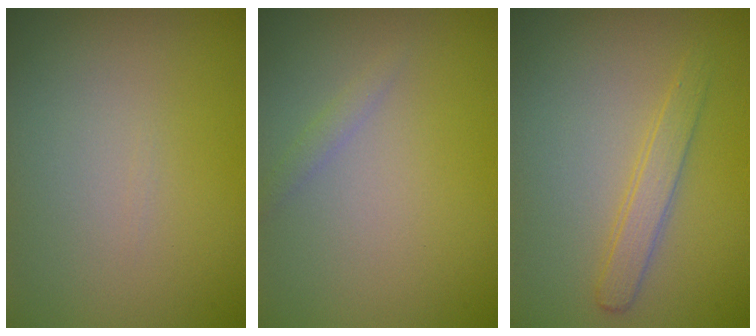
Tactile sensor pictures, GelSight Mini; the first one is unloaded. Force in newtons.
{"total": 0.8, "press": 0.8, "slide": 0.0}
{"total": 1.9, "press": 1.9, "slide": 0.1}